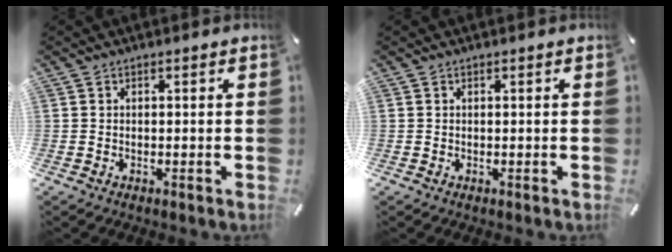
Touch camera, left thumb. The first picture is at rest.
{"total": 0.0}